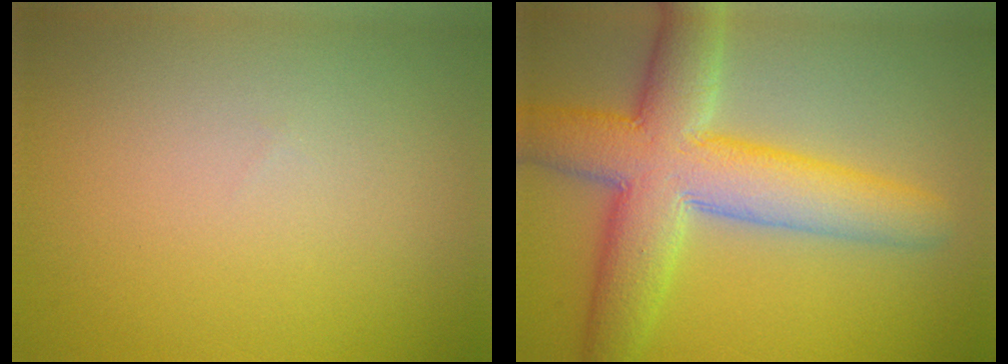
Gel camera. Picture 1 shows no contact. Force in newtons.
{"total": 9.6, "press": 9.6, "slide": 0.6}